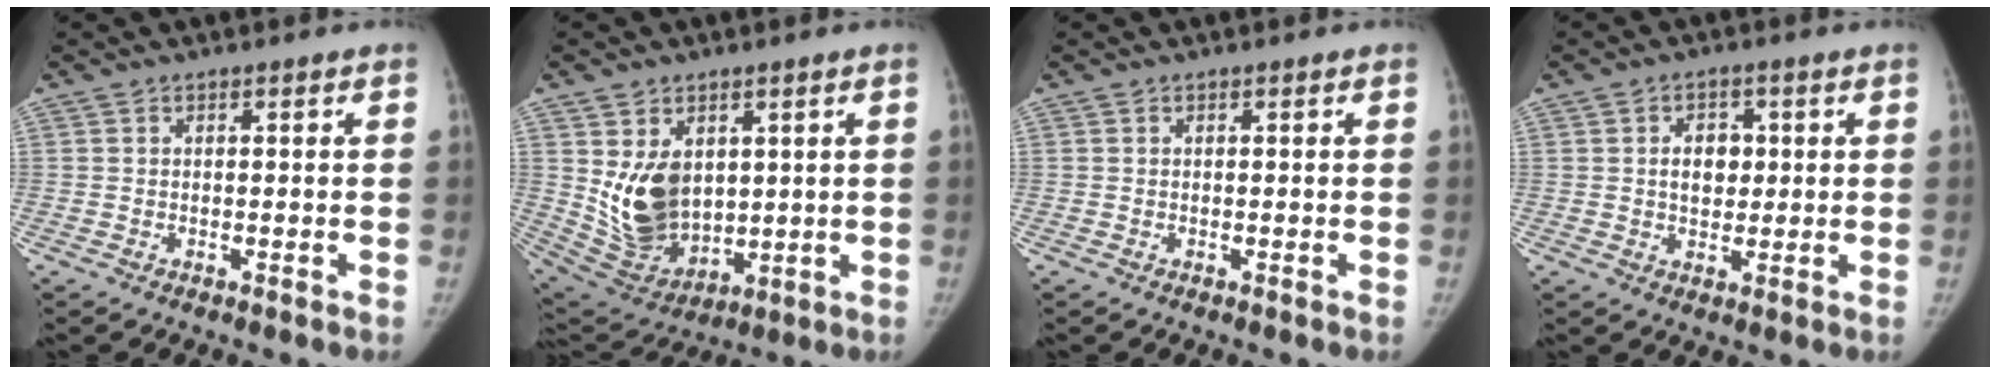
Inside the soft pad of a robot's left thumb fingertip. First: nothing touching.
{"total": 12.9, "force": [2.6, 9.2, 8.6], "torque": [-0.115, -0.030, 0.076]}
{"total": 0.0}
{"total": 5.2, "force": [0.9, 3.7, 3.4], "torque": [-0.029, -0.002, 0.014]}